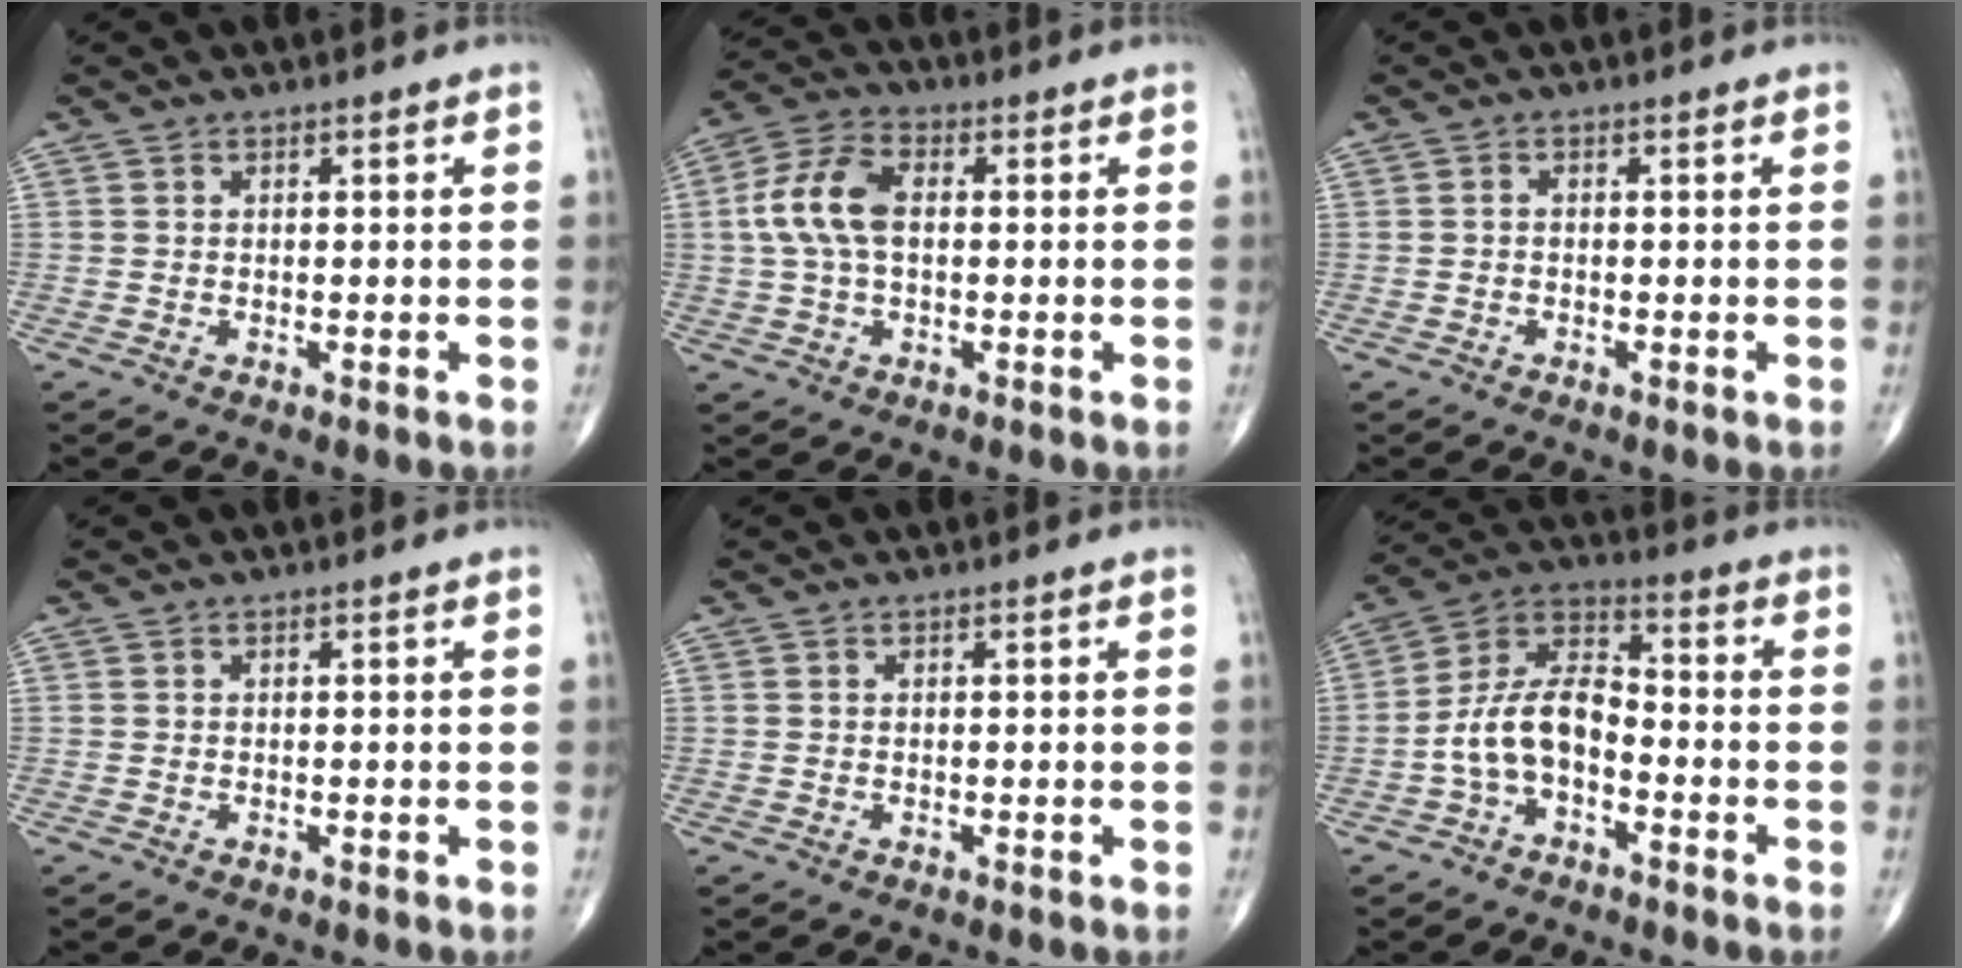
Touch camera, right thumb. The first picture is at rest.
{"total": 9.7, "force": [0.7, 5.5, 7.9], "torque": [-0.170, 0.023, 0.010]}
{"total": 0.6, "force": [-0.2, 0.4, 0.5], "torque": [-0.006, 0.001, -0.008]}
{"total": 0.0}
{"total": 0.0}
{"total": 10.5, "force": [-3.0, 5.9, 8.1], "torque": [-0.148, 0.047, -0.068]}